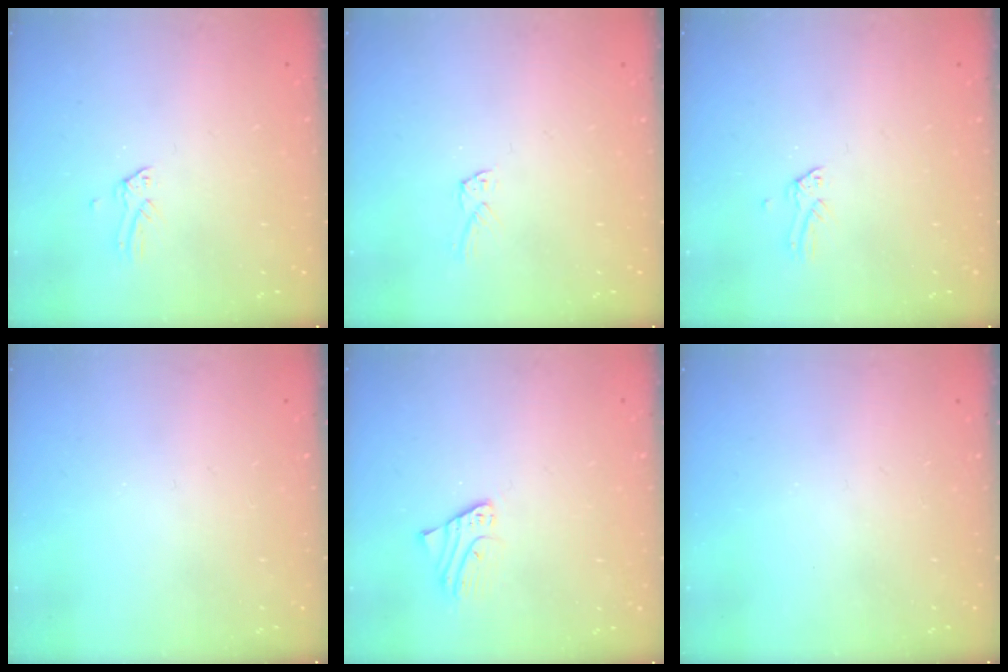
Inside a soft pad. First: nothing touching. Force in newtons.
{"total": 1.8, "press": 1.7, "slide": 0.1}
{"total": 0.0}
{"total": 0.0}
{"total": 2.0, "press": 2.0, "slide": 0.1}
{"total": 0.0}